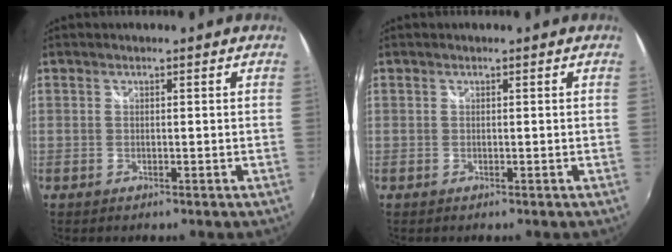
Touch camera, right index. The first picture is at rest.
{"total": 0.0}